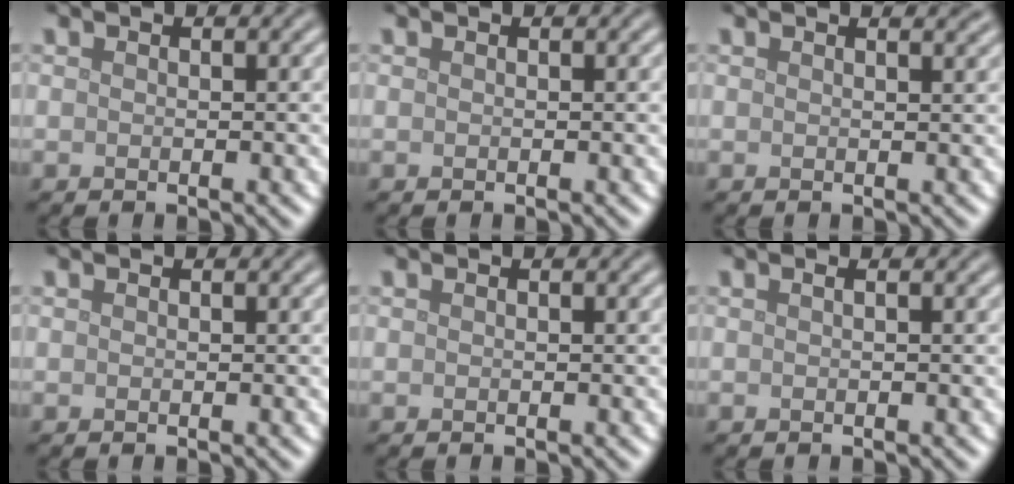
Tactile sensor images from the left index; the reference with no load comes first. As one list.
[{"total": 0.0}, {"total": 1.7, "force": [1.4, 0.5, 0.8], "torque": [-0.003, 0.003, 0.011]}, {"total": 0.0}, {"total": 0.0}, {"total": 0.8, "force": [0.1, 0.3, 0.7], "torque": [-0.009, 0.000, -0.005]}]